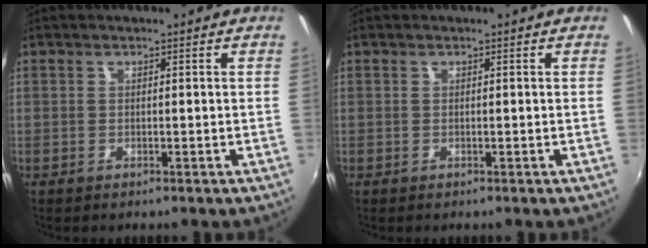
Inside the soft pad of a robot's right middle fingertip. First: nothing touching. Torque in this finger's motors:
{"motor_torque": [0.00, 0.00, 0.01, 0.00]}